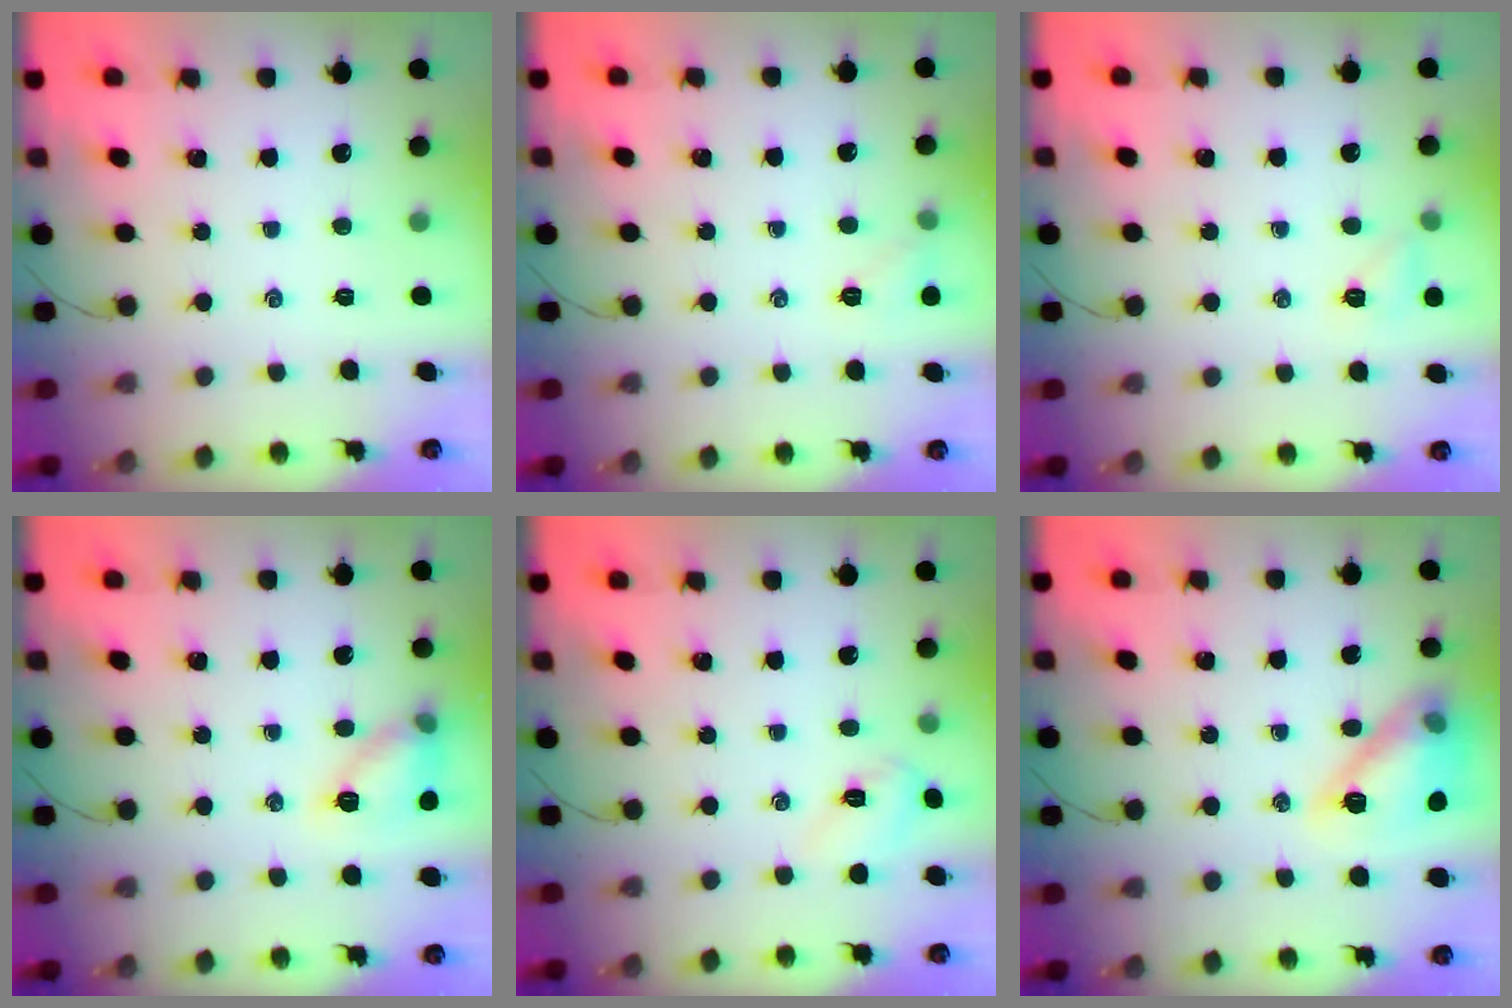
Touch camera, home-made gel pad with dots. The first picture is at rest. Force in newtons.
{"total": 5.6, "press": 5.4, "slide": 1.4}
{"total": 5.3, "press": 5.1, "slide": 1.3}
{"total": 11.2, "press": 11.1, "slide": 0.7}
{"total": 3.6, "press": 3.5, "slide": 0.9}
{"total": 15.3, "press": 15.2, "slide": 1.7}